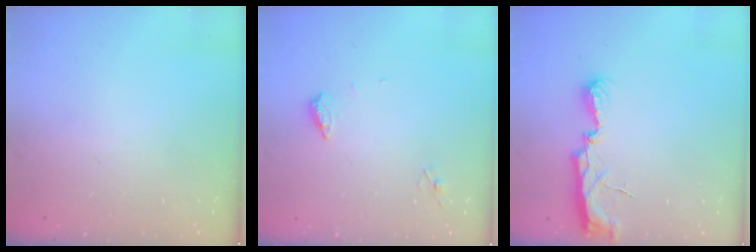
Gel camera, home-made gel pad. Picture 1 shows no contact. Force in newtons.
{"total": 6.3, "press": 6.2, "slide": 0.6}
{"total": 7.3, "press": 7.3, "slide": 0.5}